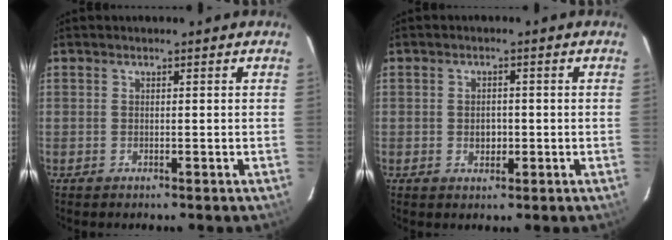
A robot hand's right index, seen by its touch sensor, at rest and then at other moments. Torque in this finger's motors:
{"motor_torque": [-0.20, 0.04, 0.14, 0.00]}